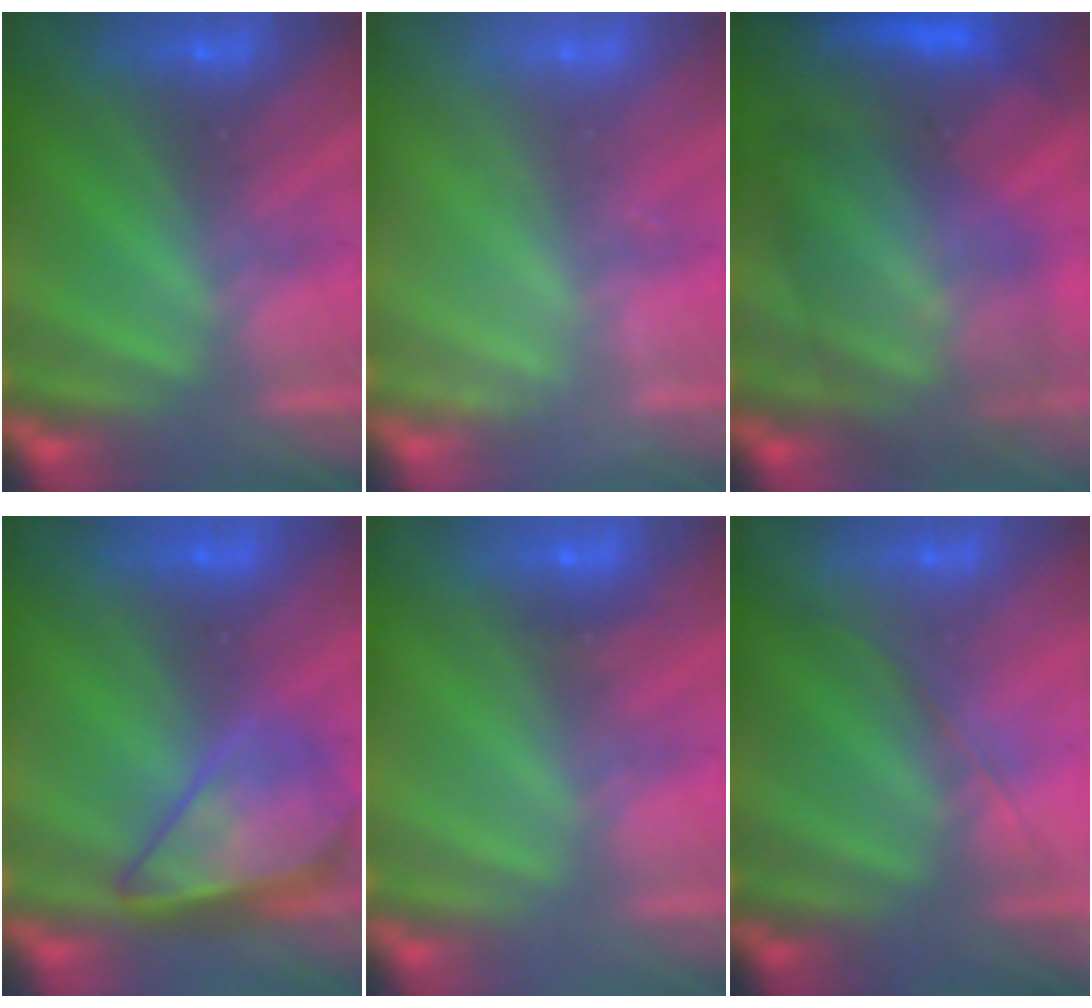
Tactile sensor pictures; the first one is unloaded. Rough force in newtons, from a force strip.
{"total": 2.3}
{"total": 7.3}
{"total": 3.9}
{"total": 2.4}
{"total": 1.5}